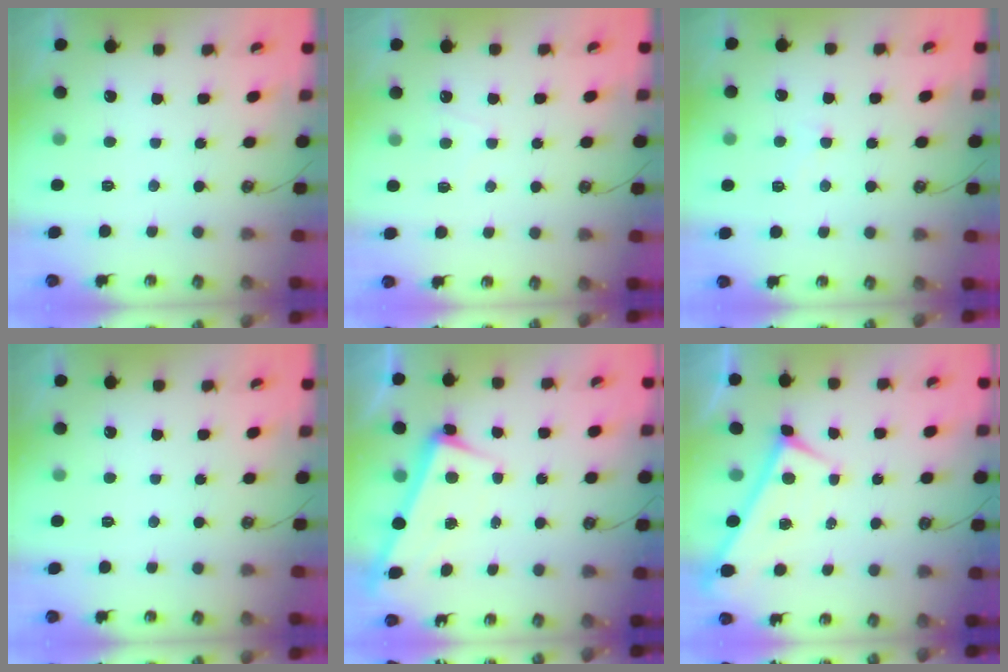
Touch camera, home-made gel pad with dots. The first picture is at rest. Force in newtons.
{"total": 2.2, "press": 2.2, "slide": 0.3}
{"total": 1.8, "press": 1.7, "slide": 0.5}
{"total": 0.0}
{"total": 2.5, "press": 2.3, "slide": 1.0}
{"total": 0.0}